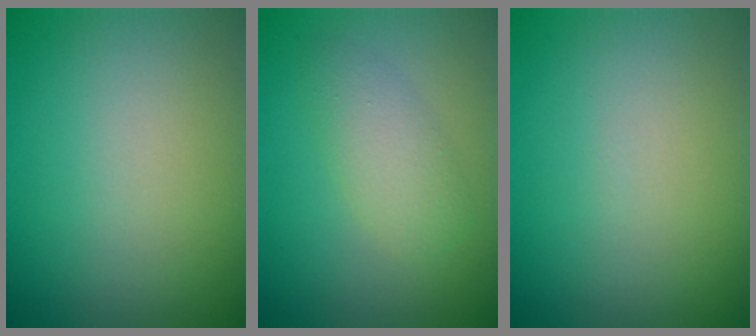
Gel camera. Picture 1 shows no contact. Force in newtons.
{"total": 3.1, "press": 3.1, "slide": 0.2}
{"total": 0.0}